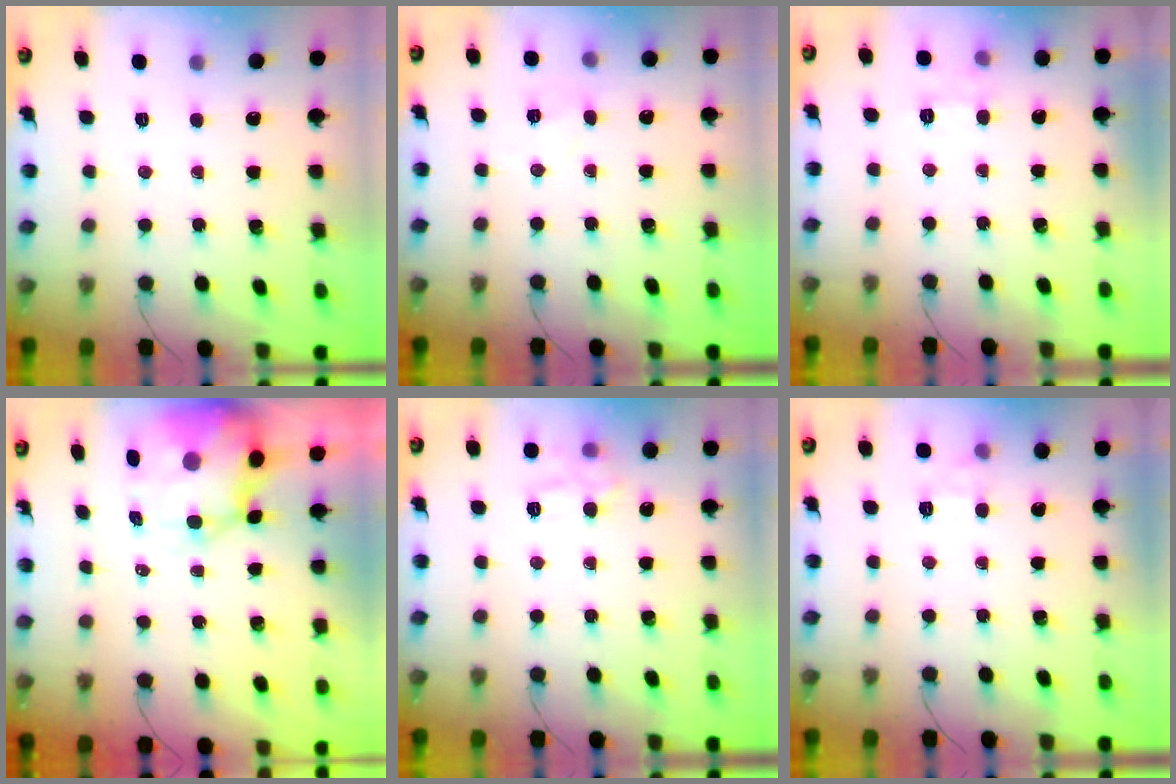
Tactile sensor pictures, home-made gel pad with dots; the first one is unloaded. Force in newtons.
{"total": 4.0, "press": 3.8, "slide": 1.4}
{"total": 5.3, "press": 5.0, "slide": 1.5}
{"total": 8.9, "press": 8.3, "slide": 3.0}
{"total": 9.2, "press": 9.1, "slide": 1.1}
{"total": 5.8, "press": 5.6, "slide": 1.8}